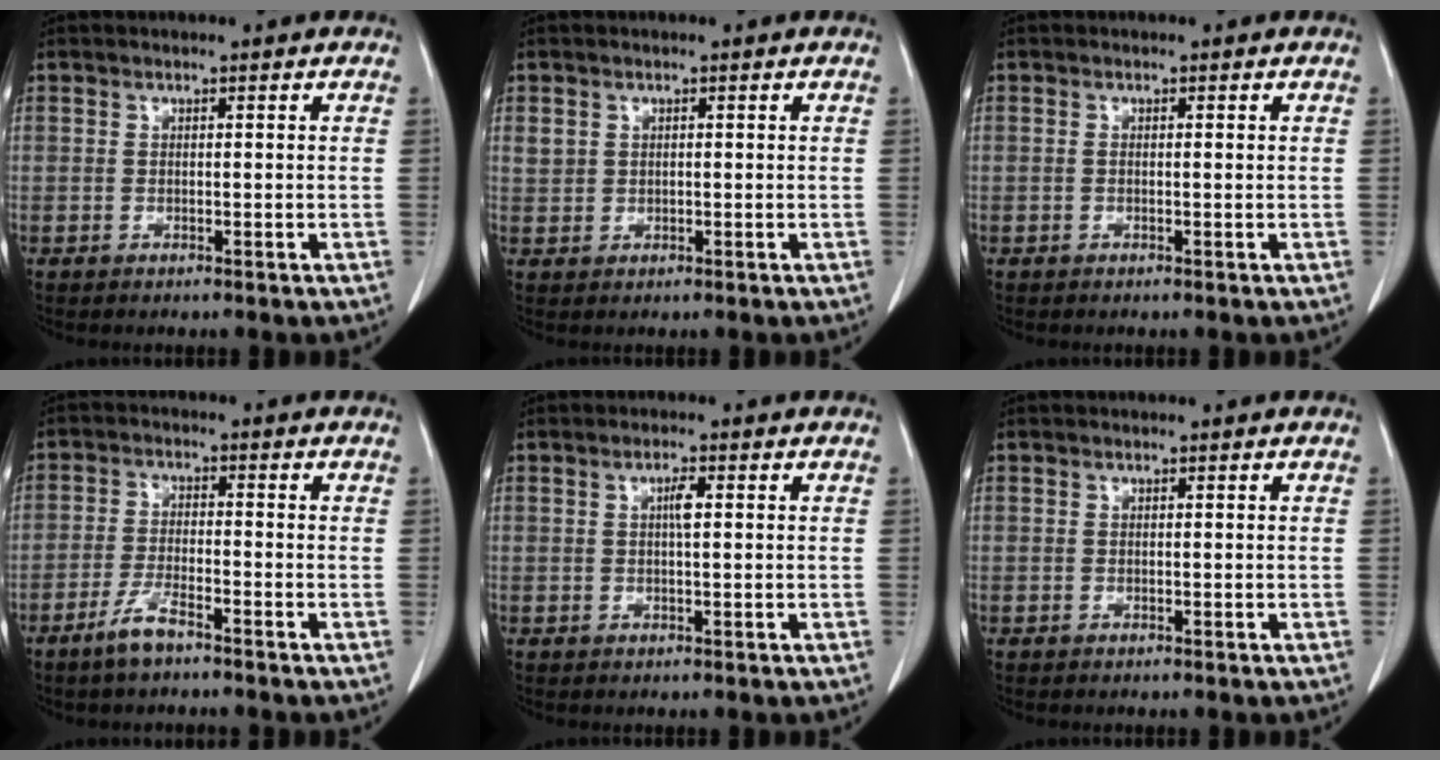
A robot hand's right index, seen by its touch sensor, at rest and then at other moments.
{"total": 1.8, "force": [0.7, 1.6, 0.6], "torque": [-0.010, 0.008, 0.017]}
{"total": 0.6, "force": [0.1, 0.1, 0.6], "torque": [-0.014, 0.002, 0.003]}
{"total": 4.6, "force": [-3.4, 0.7, 3.0], "torque": [-0.065, -0.003, -0.066]}
{"total": 1.9, "force": [0.4, 0.3, 1.9], "torque": [-0.035, 0.003, 0.006]}
{"total": 0.0}